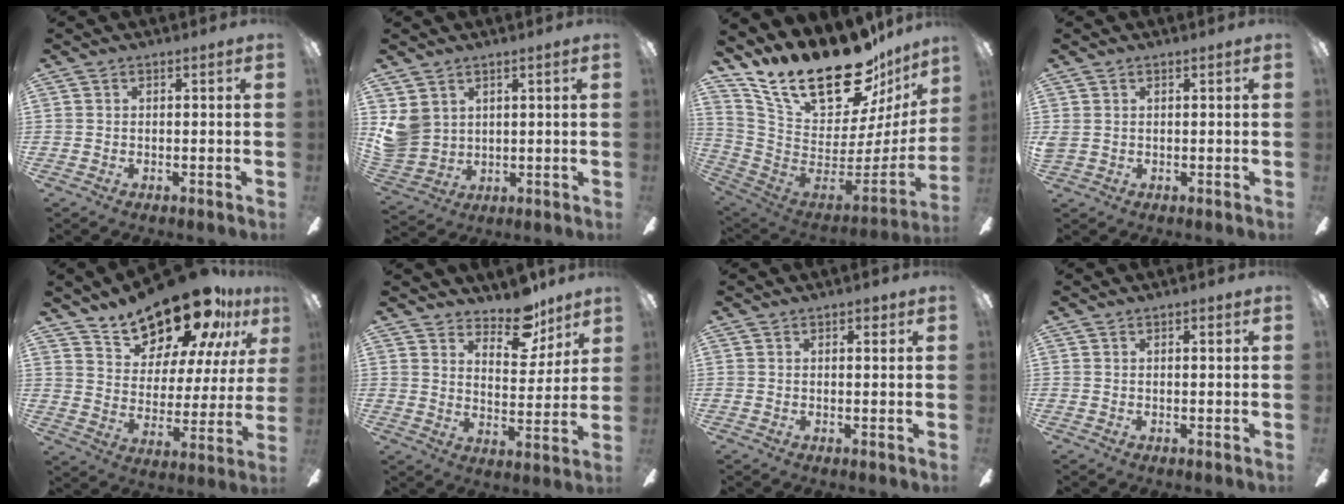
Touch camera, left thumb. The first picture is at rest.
{"total": 7.3, "force": [3.2, 6.3, 1.9], "torque": [-0.062, -0.010, 0.066]}
{"total": 27.2, "force": [19.9, 10.6, 15.2], "torque": [-0.269, -0.136, 0.363]}
{"total": 1.4, "force": [0.8, 1.1, 0.5], "torque": [-0.013, 0.003, 0.014]}
{"total": 20.9, "force": [17.4, 7.5, 8.9], "torque": [-0.153, -0.122, 0.303]}
{"total": 12.1, "force": [9.6, 5.4, 5.1], "torque": [-0.059, -0.062, 0.171]}
{"total": 1.8, "force": [1.2, 0.7, 1.3], "torque": [-0.011, -0.003, 0.016]}
{"total": 0.9, "force": [0.6, 0.2, 0.7], "torque": [-0.007, -0.002, 0.008]}